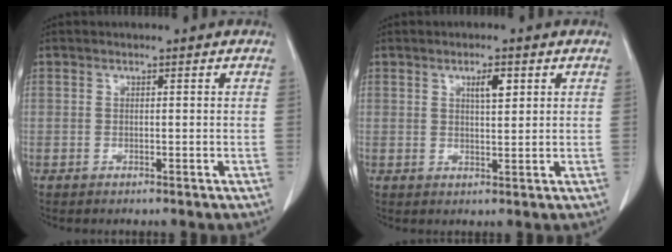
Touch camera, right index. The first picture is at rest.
{"total": 3.0, "force": [1.4, 0.8, 2.6], "torque": [-0.045, -0.002, 0.023]}